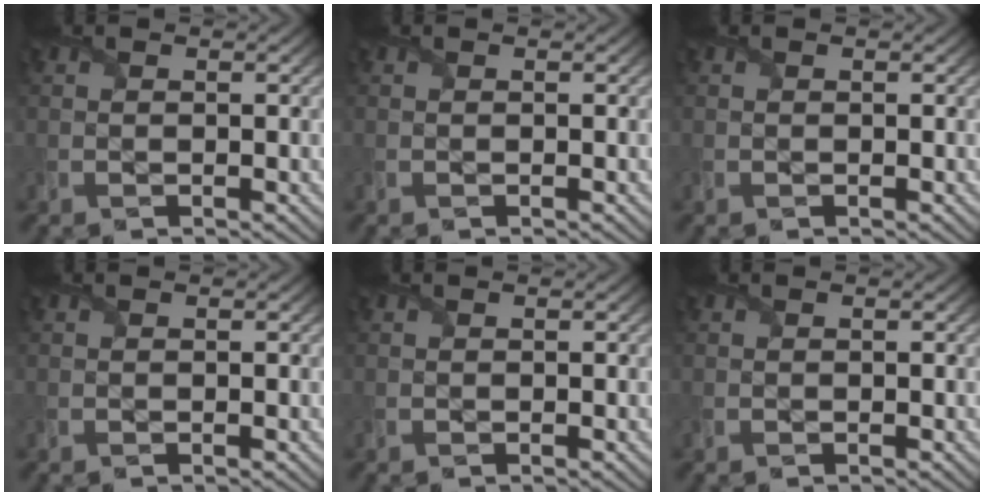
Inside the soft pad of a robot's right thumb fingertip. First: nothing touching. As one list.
[{"total": 0.0}, {"total": 0.0}, {"total": 0.0}, {"total": 0.0}, {"total": 0.0}]